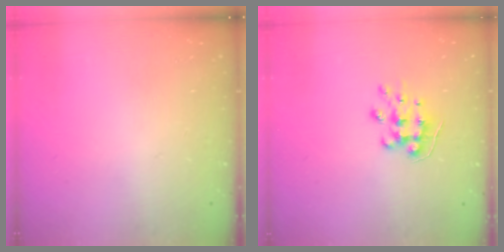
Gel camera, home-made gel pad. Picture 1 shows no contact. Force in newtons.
{"total": 8.2, "press": 8.2, "slide": 0.7}